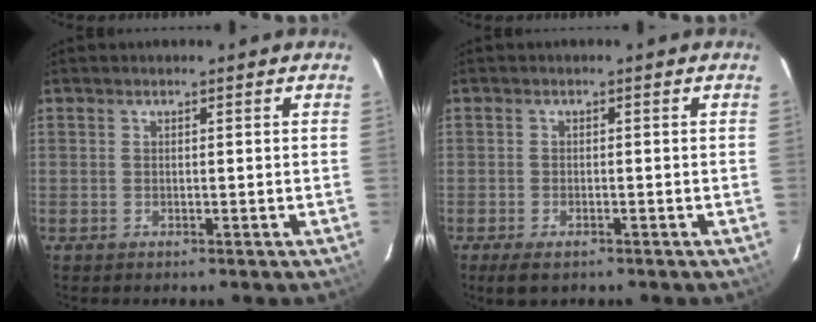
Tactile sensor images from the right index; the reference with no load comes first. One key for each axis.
{"total": 3.6, "fx": -2.5, "fy": 1.5, "fz": 2.1, "tx": -0.048, "ty": -0.011, "tz": -0.044}